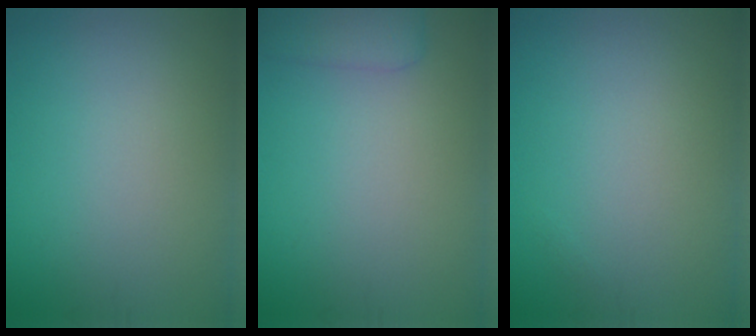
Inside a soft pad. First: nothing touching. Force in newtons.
{"total": 2.5, "press": 2.5, "slide": 0.2}
{"total": 0.0}